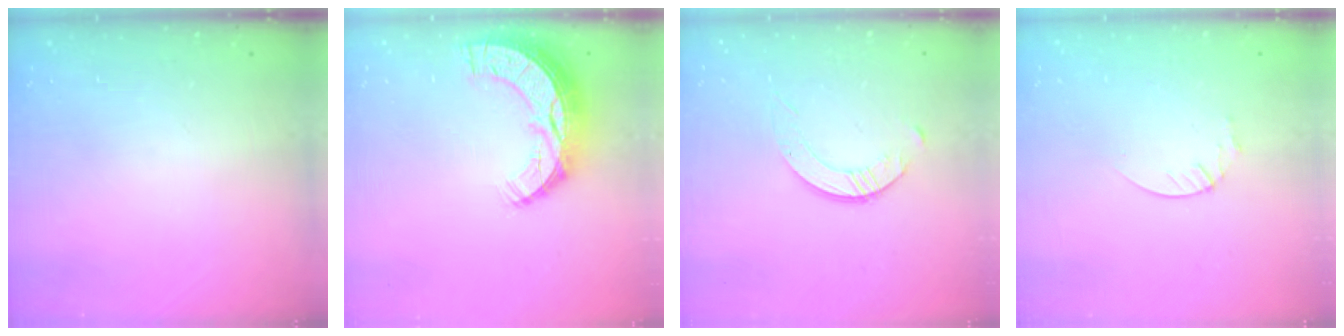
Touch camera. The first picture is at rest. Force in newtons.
{"total": 12.3, "press": 12.2, "slide": 0.9}
{"total": 2.5, "press": 2.5, "slide": 0.3}
{"total": 2.1, "press": 2.1, "slide": 0.2}